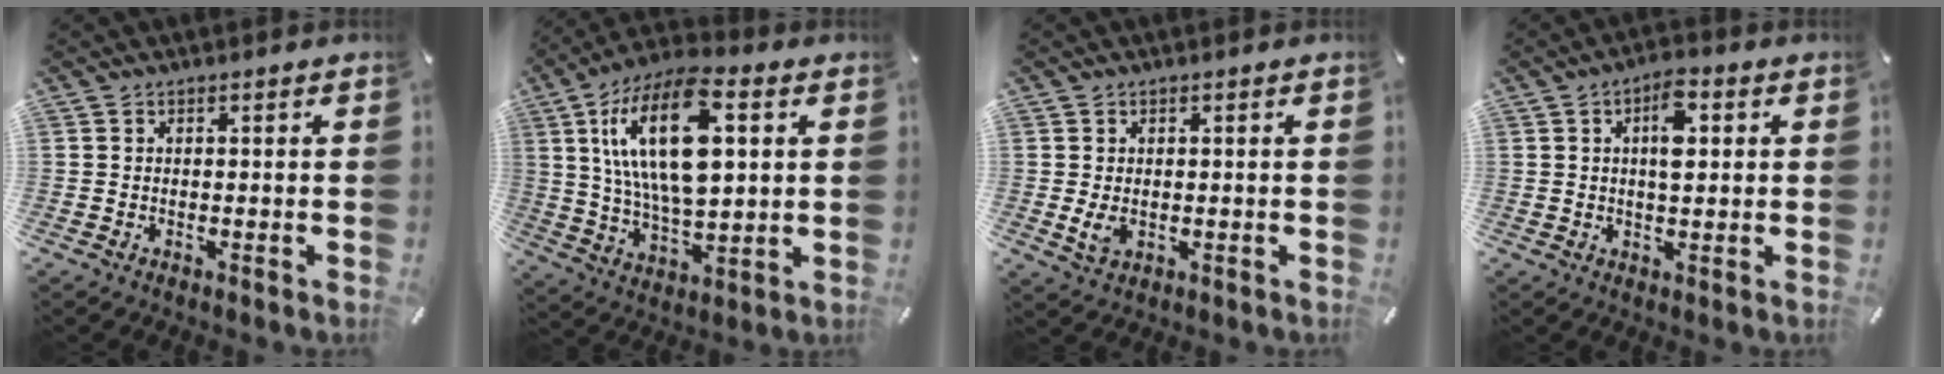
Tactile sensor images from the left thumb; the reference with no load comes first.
{"total": 21.1, "force": [6.8, 10.1, 17.2], "torque": [-0.358, -0.009, 0.106]}
{"total": 3.3, "force": [-0.2, 2.3, 2.3], "torque": [-0.055, -0.008, -0.009]}
{"total": 7.3, "force": [1.9, 3.4, 6.2], "torque": [-0.095, -0.002, 0.024]}